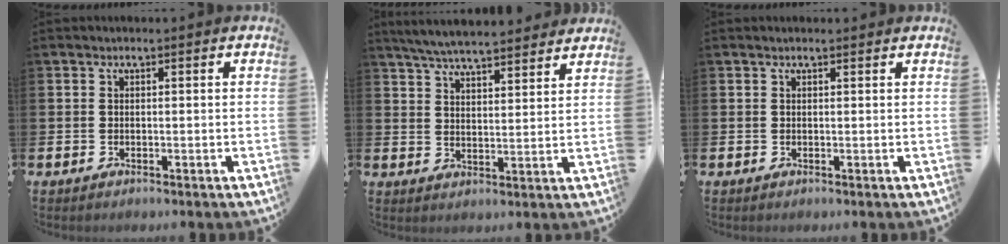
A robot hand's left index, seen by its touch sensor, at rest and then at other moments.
{"total": 6.3, "force": [6.1, 0.6, 1.4], "torque": [-0.044, -0.030, 0.110]}
{"total": 0.5, "force": [0.5, 0.1, 0.1], "torque": [0.003, -0.001, 0.008]}